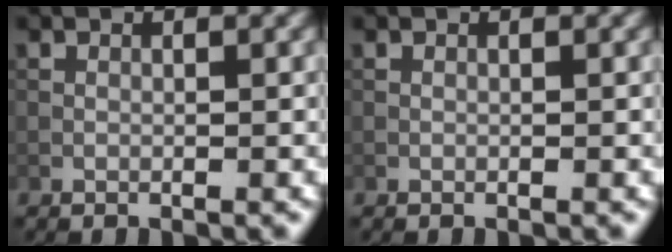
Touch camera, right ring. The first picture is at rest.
{"total": 0.0}